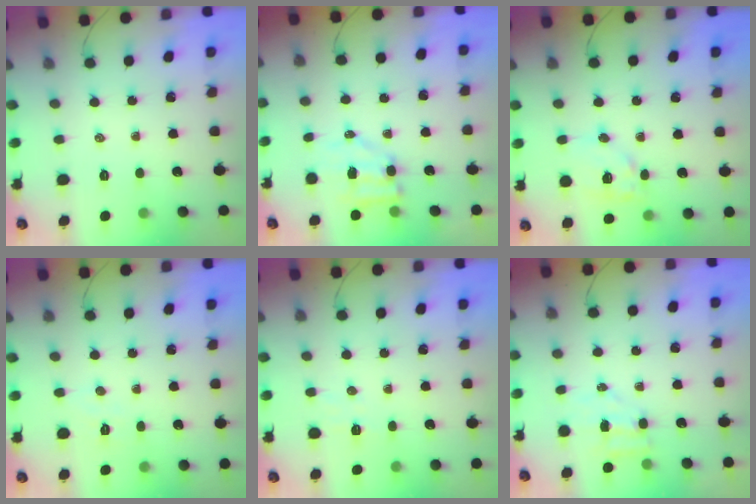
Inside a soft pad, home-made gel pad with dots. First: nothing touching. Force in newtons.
{"total": 5.1, "press": 5.0, "slide": 0.8}
{"total": 10.7, "press": 10.6, "slide": 1.5}
{"total": 4.7, "press": 4.6, "slide": 1.0}
{"total": 4.3, "press": 4.2, "slide": 0.9}
{"total": 4.1, "press": 4.1, "slide": 0.7}